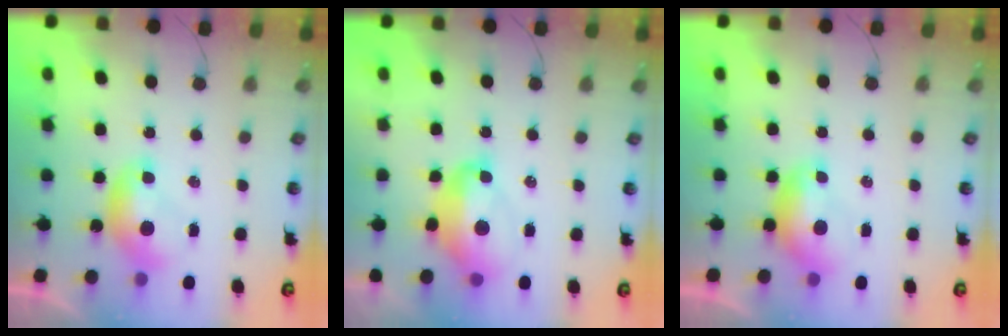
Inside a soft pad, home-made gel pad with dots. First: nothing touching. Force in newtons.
{"total": 7.7, "press": 7.6, "slide": 1.1}
{"total": 0.8, "press": 0.6, "slide": 0.4}